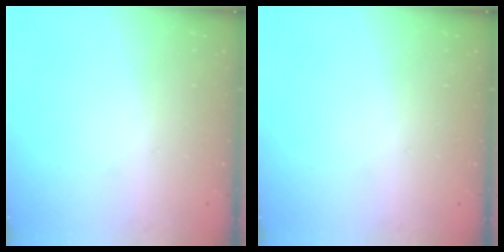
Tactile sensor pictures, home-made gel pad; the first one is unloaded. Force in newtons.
{"total": 0.0}